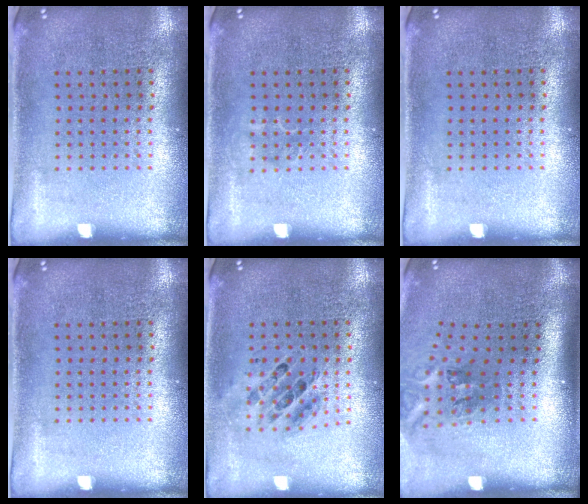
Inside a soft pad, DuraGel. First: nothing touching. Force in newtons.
{"total": 0.9, "press": 0.8, "slide": 0.2}
{"total": 0.0}
{"total": 0.0}
{"total": 0.8, "press": 0.8, "slide": 0.0}
{"total": 2.1, "press": 1.4, "slide": 1.7}